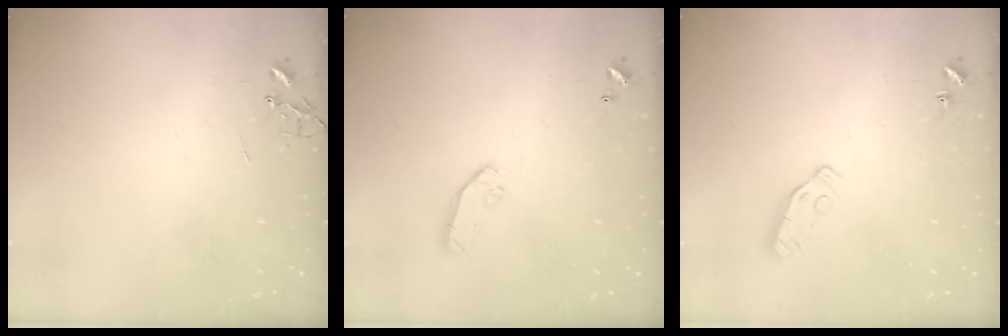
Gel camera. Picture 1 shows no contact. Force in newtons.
{"total": 7.3, "press": 7.3, "slide": 0.4}
{"total": 6.5, "press": 6.5, "slide": 0.4}